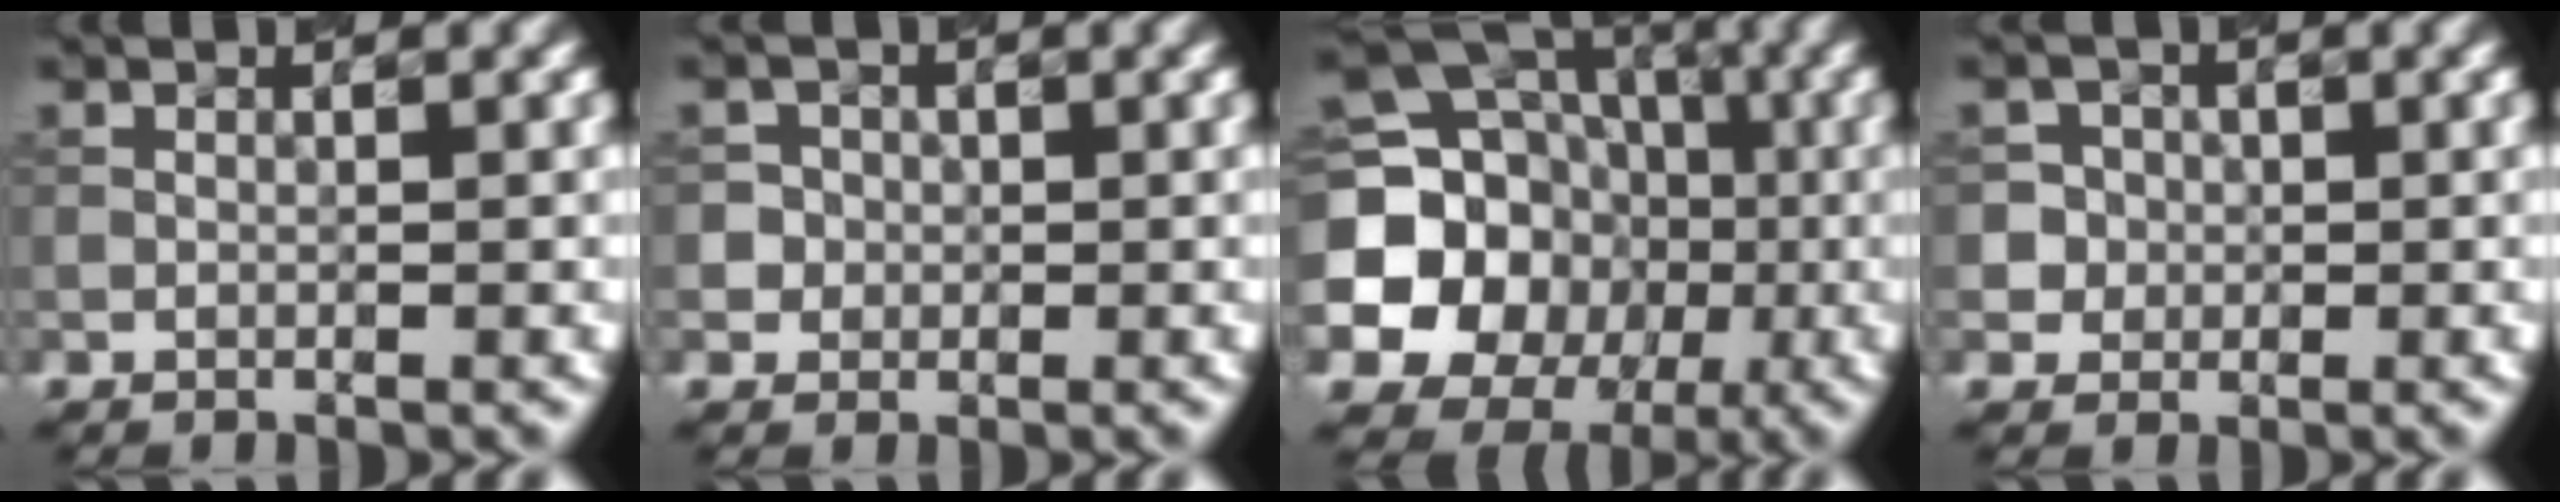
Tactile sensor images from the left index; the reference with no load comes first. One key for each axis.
{"total": 2.6, "fx": 0.4, "fy": 2.4, "fz": 0.6, "tx": 0.004, "ty": 0.004, "tz": 0.003}
{"total": 19.8, "fx": -0.8, "fy": 18.5, "fz": 6.9, "tx": -0.175, "ty": 0.001, "tz": -0.042}
{"total": 3.4, "fx": 0.5, "fy": 3.3, "fz": 0.8, "tx": 0.001, "ty": 0.015, "tz": 0.008}